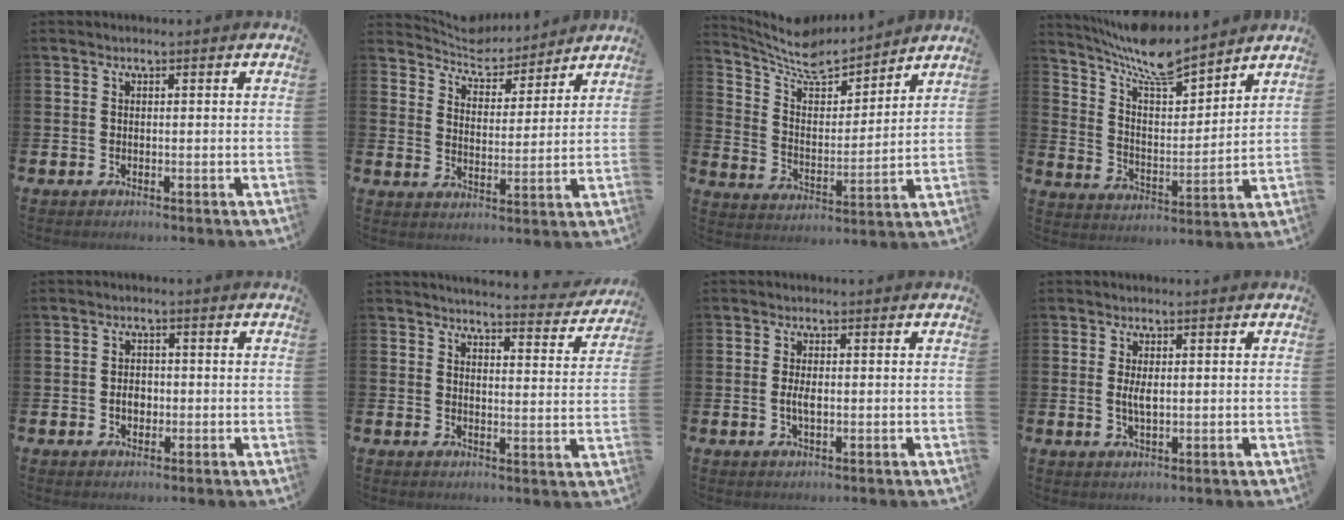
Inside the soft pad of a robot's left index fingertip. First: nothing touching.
{"total": 6.0, "force": [5.9, 1.2, 0.2], "torque": [-0.034, -0.041, 0.103]}
{"total": 8.3, "force": [7.8, 2.3, 1.9], "torque": [-0.077, -0.055, 0.139]}
{"total": 9.4, "force": [8.7, 1.5, 3.2], "torque": [-0.090, -0.059, 0.154]}
{"total": 2.4, "force": [-0.4, 1.8, 1.5], "torque": [-0.012, -0.001, -0.015]}
{"total": 4.1, "force": [4.0, 0.4, 0.6], "torque": [-0.012, -0.035, 0.064]}
{"total": 2.3, "force": [-0.2, 1.0, 2.0], "torque": [-0.037, 0.001, -0.004]}
{"total": 2.4, "force": [0.2, 0.9, 2.2], "torque": [-0.043, 0.002, 0.002]}